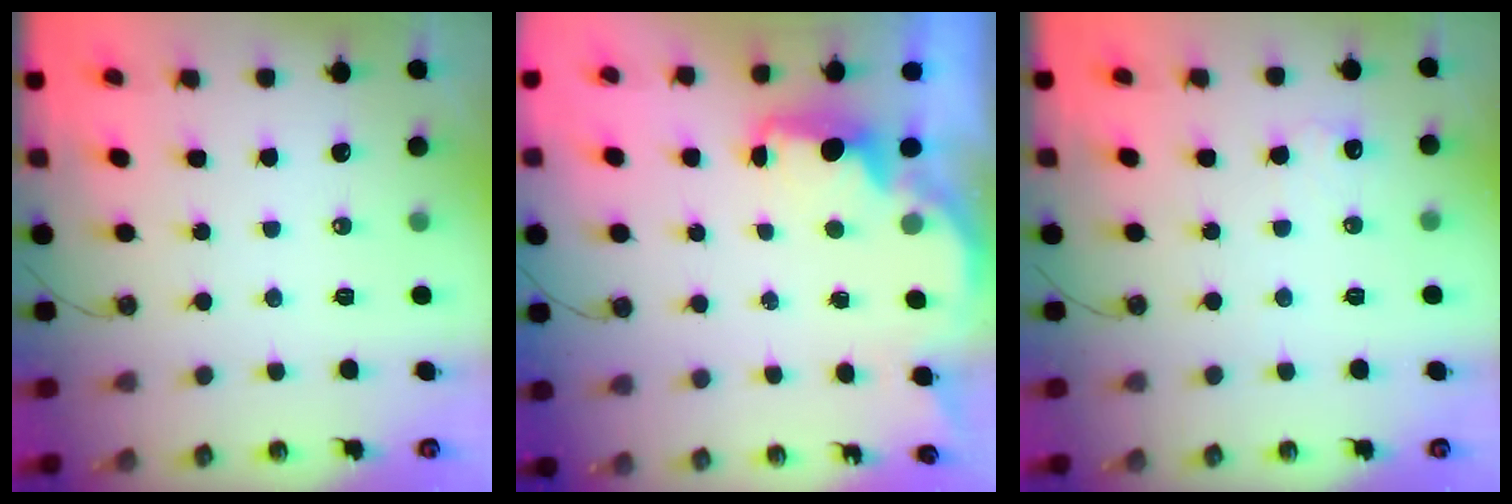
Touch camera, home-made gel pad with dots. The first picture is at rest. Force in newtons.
{"total": 2.1, "press": 2.0, "slide": 0.5}
{"total": 7.6, "press": 7.5, "slide": 1.1}